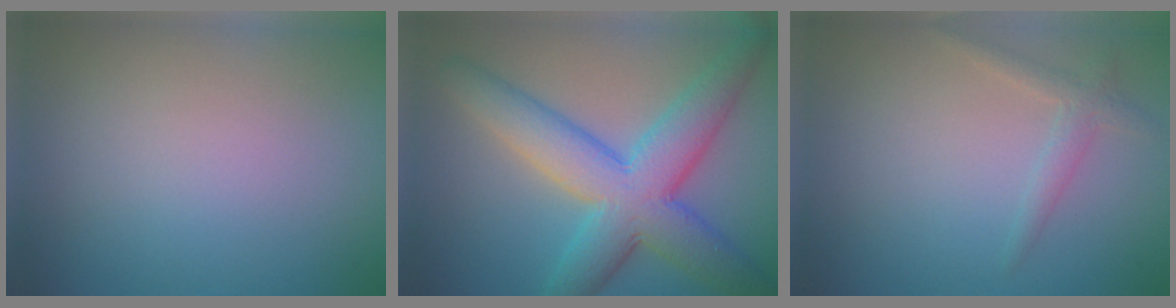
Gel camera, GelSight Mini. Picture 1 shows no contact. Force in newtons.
{"total": 8.7, "press": 8.7, "slide": 0.2}
{"total": 1.6, "press": 1.6, "slide": 0.1}